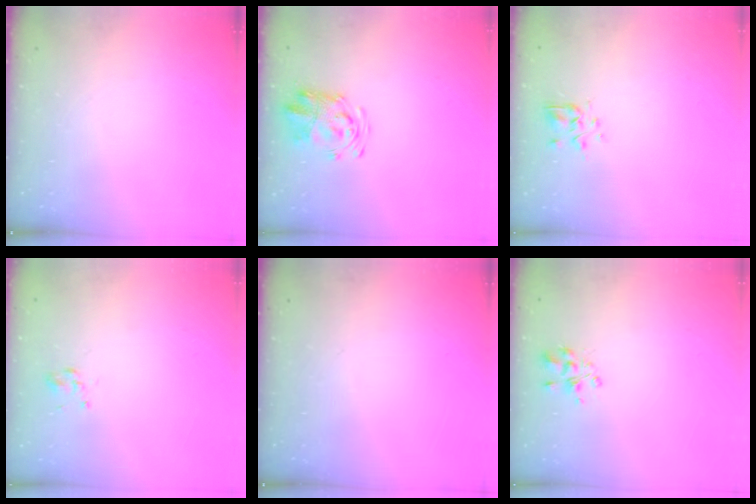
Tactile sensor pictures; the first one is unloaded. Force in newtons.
{"total": 4.1, "press": 4.1, "slide": 0.7}
{"total": 3.0, "press": 2.9, "slide": 0.8}
{"total": 2.3, "press": 2.0, "slide": 1.1}
{"total": 0.0}
{"total": 3.2, "press": 3.2, "slide": 0.4}